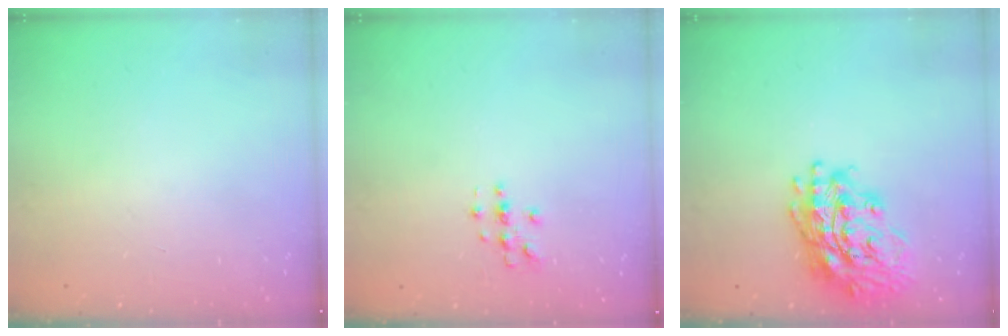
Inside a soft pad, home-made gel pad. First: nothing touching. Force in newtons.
{"total": 3.0, "press": 3.0, "slide": 0.3}
{"total": 19.4, "press": 19.2, "slide": 3.0}